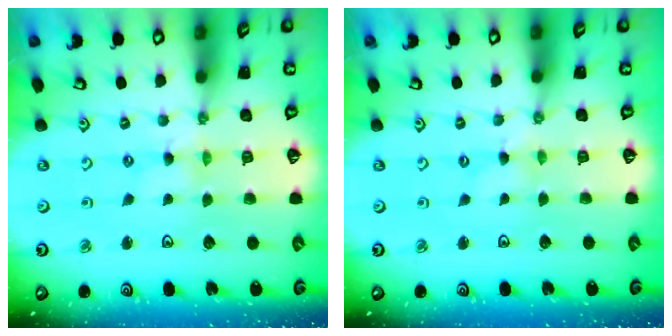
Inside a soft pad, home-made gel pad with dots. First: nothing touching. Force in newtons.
{"total": 0.0}